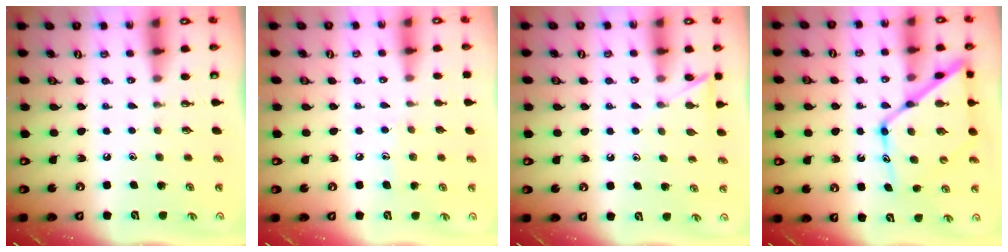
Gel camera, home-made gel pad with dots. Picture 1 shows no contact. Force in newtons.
{"total": 6.2, "press": 6.2, "slide": 0.6}
{"total": 6.8, "press": 6.8, "slide": 0.5}
{"total": 16.3, "press": 16.3, "slide": 1.5}